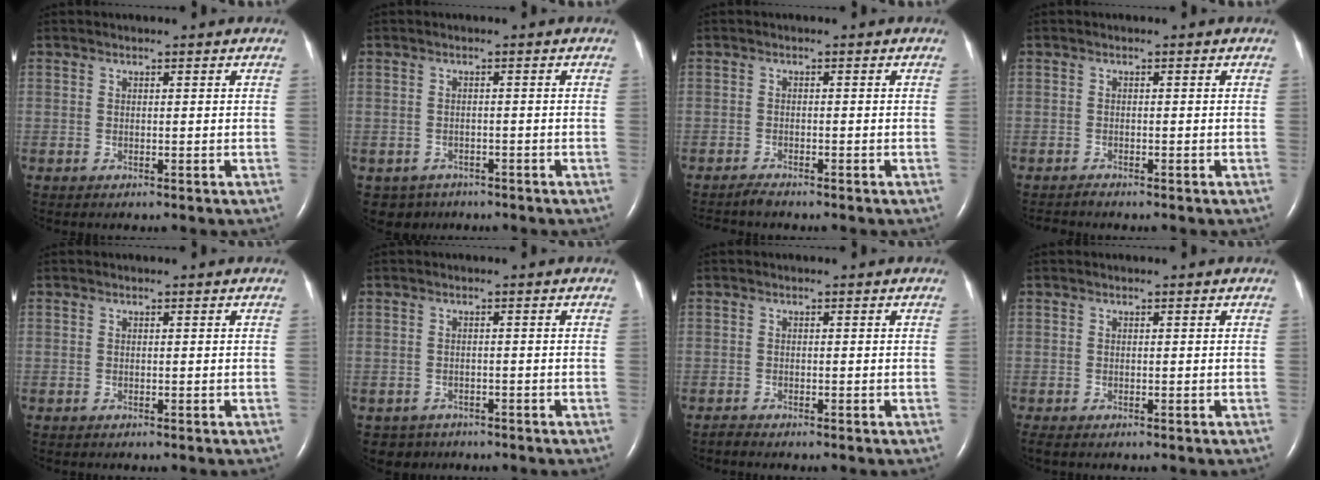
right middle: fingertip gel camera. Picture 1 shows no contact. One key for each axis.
{"total": 3.4, "fx": -2.4, "fy": 2.4, "fz": -0.1, "tx": -0.003, "ty": 0.004, "tz": -0.033}
{"total": 1.5, "fx": -1.5, "fy": -0.2, "fz": 0.2, "tx": -0.009, "ty": -0.007, "tz": -0.026}
{"total": 0.9, "fx": -0.8, "fy": -0.2, "fz": -0.1, "tx": -0.003, "ty": -0.005, "tz": -0.014}
{"total": 0.0}
{"total": 2.9, "fx": -2.2, "fy": 1.9, "fz": -0.4, "tx": -0.002, "ty": 0.004, "tz": -0.033}
{"total": 0.7, "fx": -0.7, "fy": -0.1, "fz": 0.0, "tx": -0.005, "ty": -0.005, "tz": -0.015}
{"total": 1.0, "fx": -0.8, "fy": 0.2, "fz": 0.5, "tx": -0.015, "ty": -0.005, "tz": -0.013}